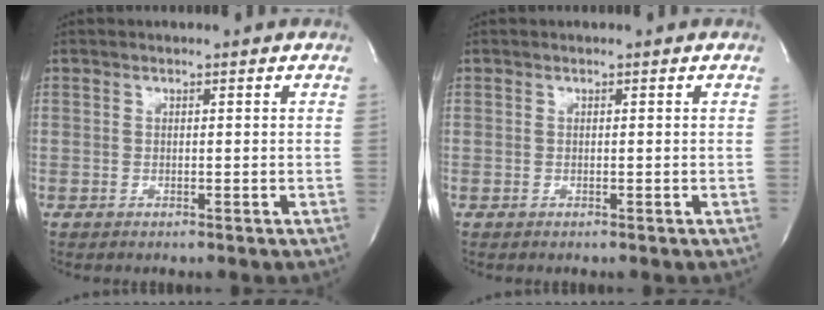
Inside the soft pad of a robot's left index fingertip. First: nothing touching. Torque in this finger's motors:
{"motor_torque": [0.03, -0.02, -0.01, -0.01]}